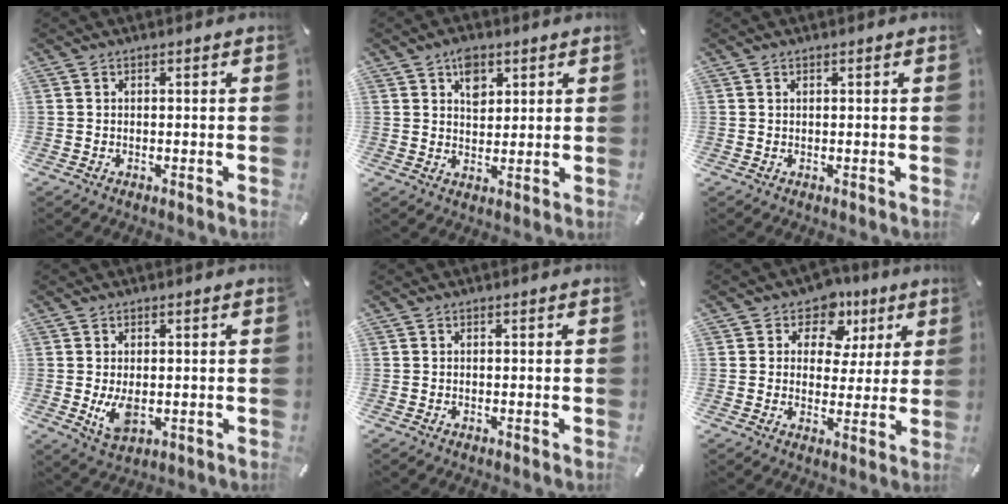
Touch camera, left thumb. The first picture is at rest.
{"total": 5.1, "force": [2.5, 3.6, 2.6], "torque": [-0.028, -0.007, 0.040]}
{"total": 0.0}
{"total": 5.5, "force": [-0.3, 3.2, 4.4], "torque": [-0.089, -0.010, -0.009]}
{"total": 0.0}
{"total": 8.7, "force": [4.1, 6.9, 3.3], "torque": [-0.047, -0.029, 0.071]}